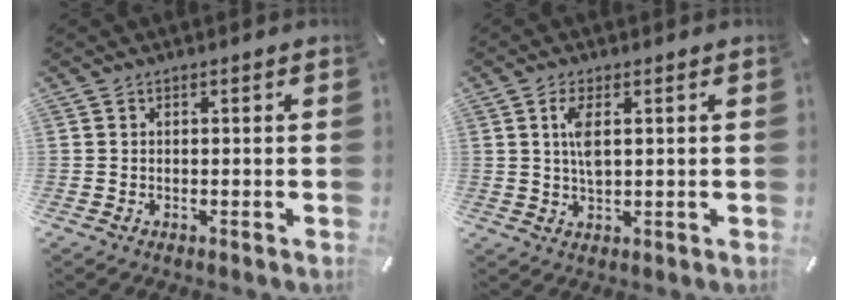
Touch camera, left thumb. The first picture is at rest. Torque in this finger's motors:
{"motor_torque": [0.40, 0.63, 0.44, -0.43, 0.28]}